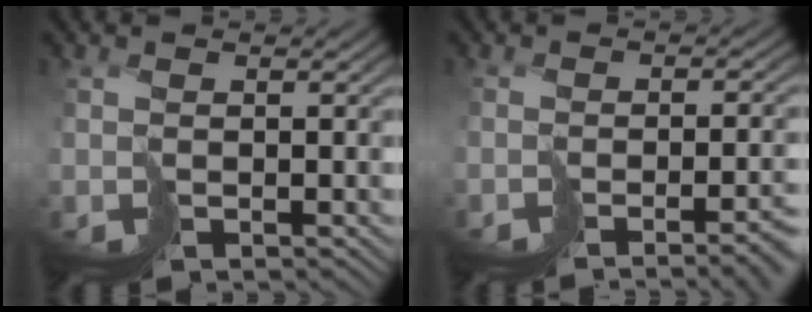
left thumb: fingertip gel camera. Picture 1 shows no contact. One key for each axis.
{"total": 4.9, "fx": -3.4, "fy": 0.4, "fz": 3.5, "tx": -0.032, "ty": -0.012, "tz": -0.042}